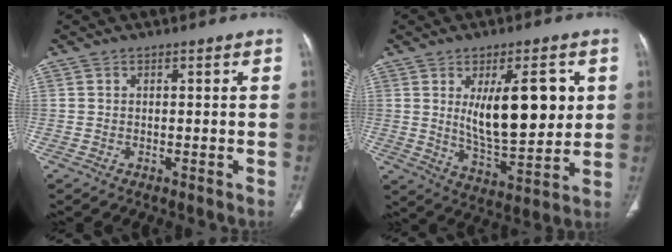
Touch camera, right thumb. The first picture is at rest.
{"total": 16.2, "force": [3.6, 6.5, 14.4], "torque": [-0.201, -0.032, 0.068]}